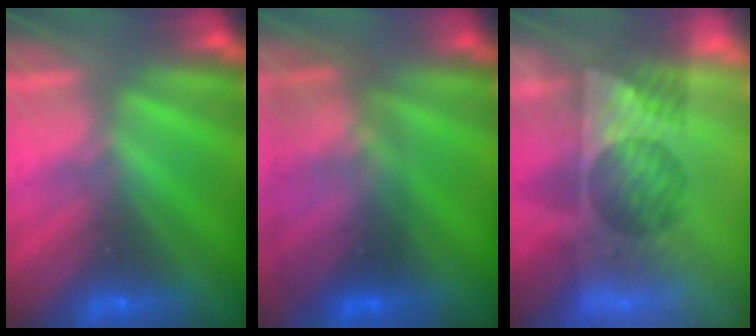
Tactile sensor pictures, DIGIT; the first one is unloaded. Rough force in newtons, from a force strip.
{"total": 2.9}
{"total": 11.8}